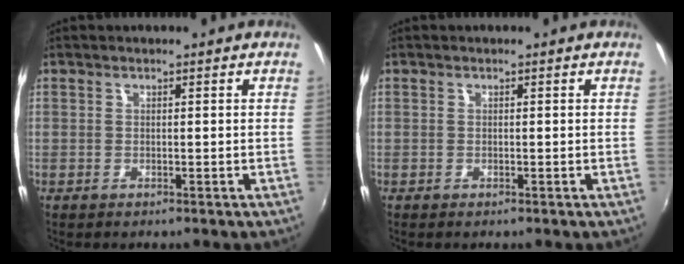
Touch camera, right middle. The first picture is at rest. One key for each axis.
{"total": 0.0}